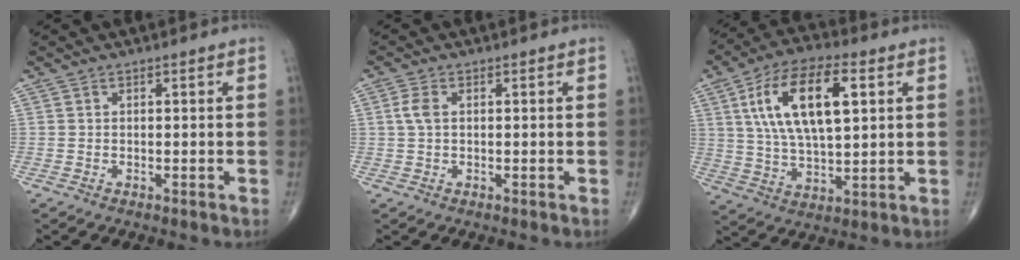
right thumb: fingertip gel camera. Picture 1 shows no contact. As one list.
[{"total": 2.6, "force": [0.4, 1.4, 2.1], "torque": [-0.055, 0.007, 0.006]}, {"total": 17.5, "force": [5.0, 7.5, 14.9], "torque": [-0.267, 0.001, 0.089]}]